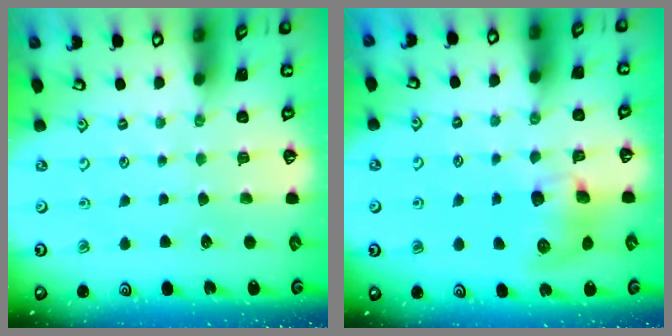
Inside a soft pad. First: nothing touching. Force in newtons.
{"total": 8.8, "press": 8.7, "slide": 1.1}